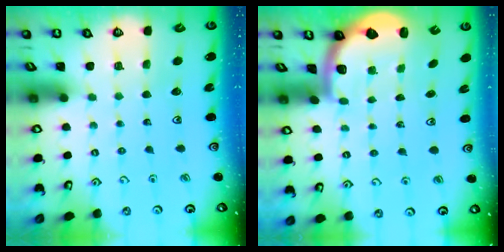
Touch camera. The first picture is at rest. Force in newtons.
{"total": 1.8, "press": 1.8, "slide": 0.5}